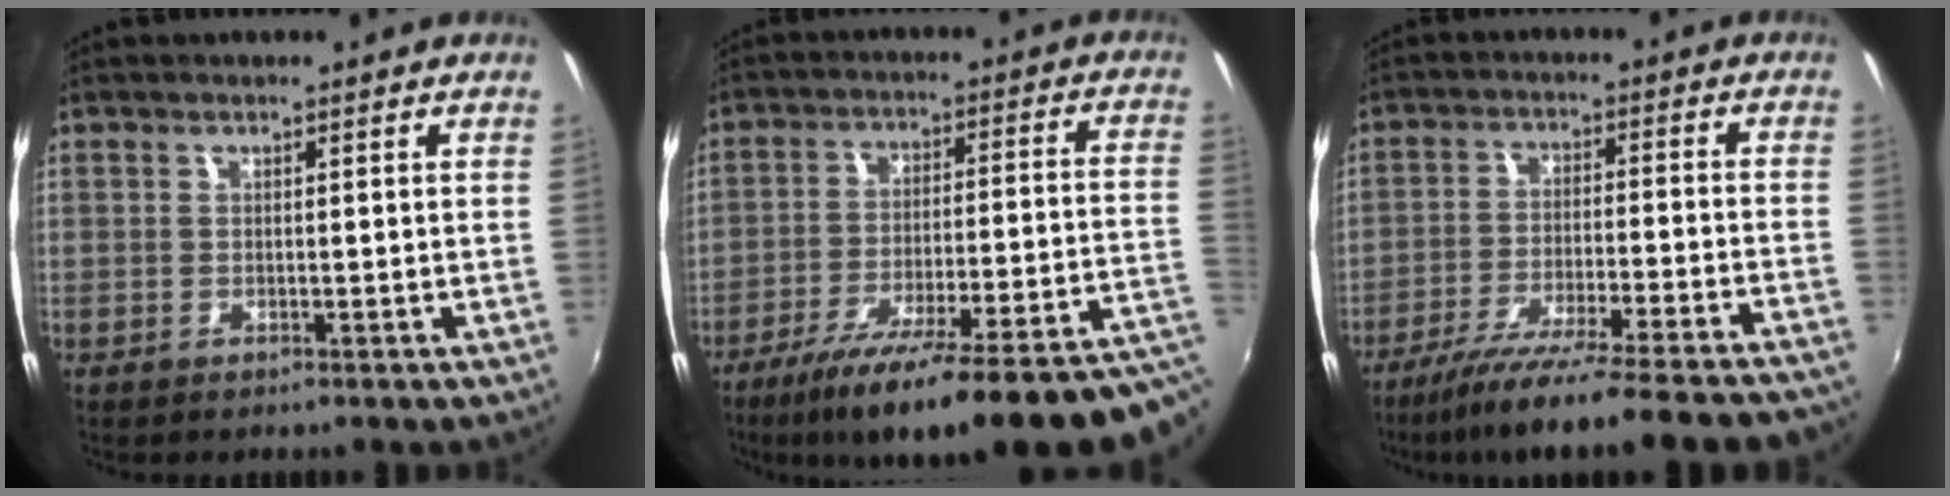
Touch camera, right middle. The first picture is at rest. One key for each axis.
{"total": 24.6, "fx": -16.6, "fy": 2.5, "fz": 18.1, "tx": -0.251, "ty": -0.047, "tz": -0.226}
{"total": 23.1, "fx": -20.4, "fy": 1.0, "fz": 10.9, "tx": -0.188, "ty": -0.058, "tz": -0.292}